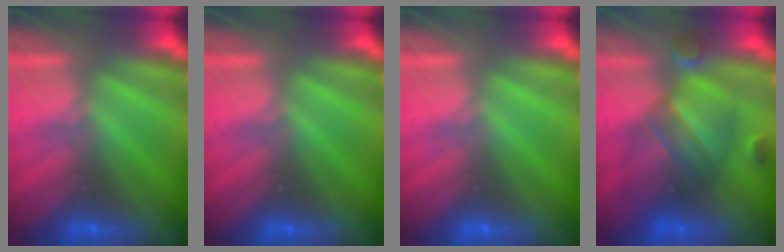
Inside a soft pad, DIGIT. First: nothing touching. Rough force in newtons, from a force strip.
{"total": 0.0}
{"total": 0.0}
{"total": 5.8}